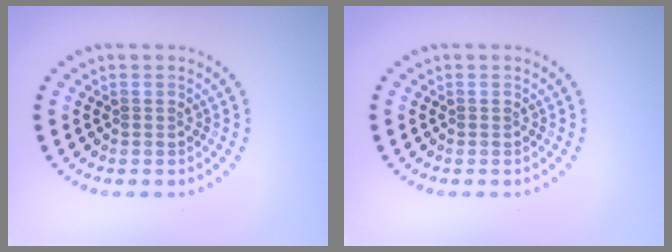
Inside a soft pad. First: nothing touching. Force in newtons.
{"total": 0.0}